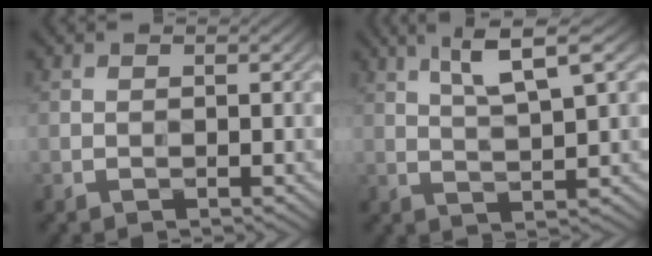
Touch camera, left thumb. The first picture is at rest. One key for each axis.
{"total": 6.6, "fx": 3.6, "fy": 1.0, "fz": 5.5, "tx": -0.112, "ty": 0.012, "tz": 0.073}